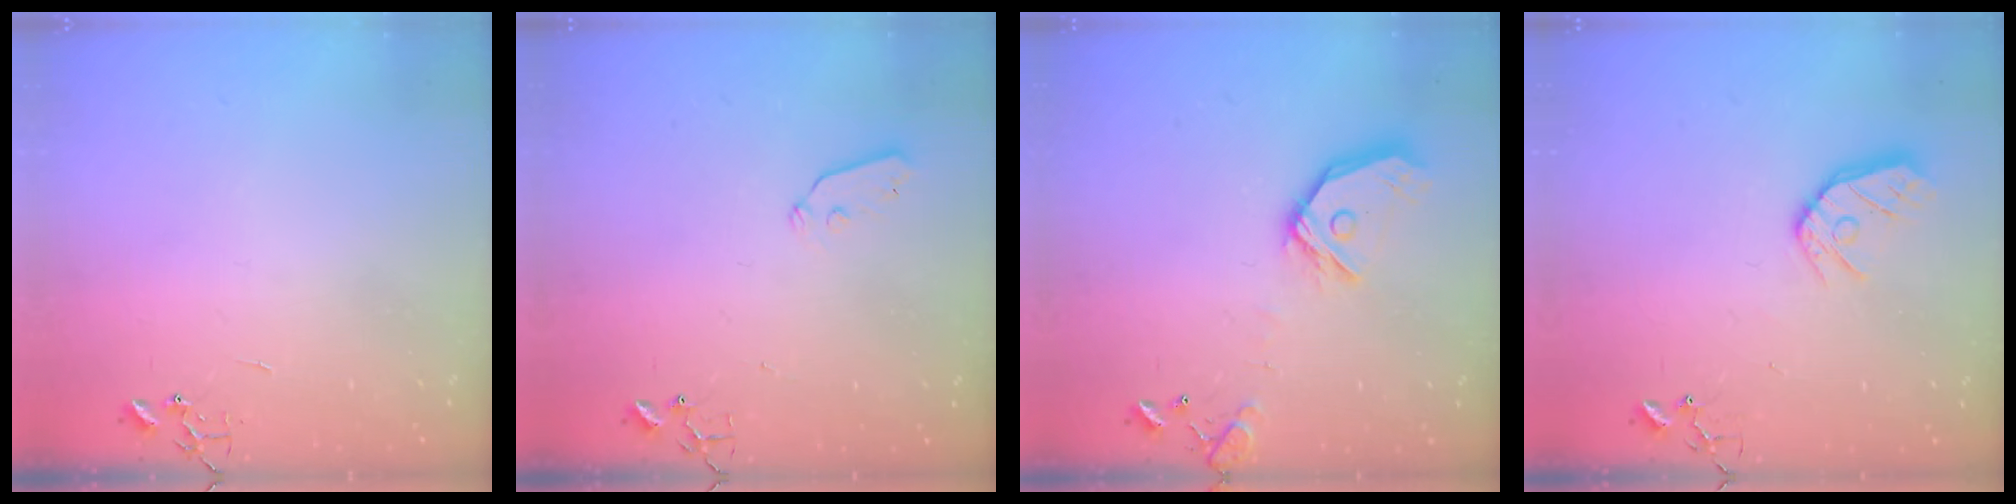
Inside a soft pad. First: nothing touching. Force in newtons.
{"total": 3.3, "press": 3.3, "slide": 0.4}
{"total": 14.2, "press": 14.1, "slide": 2.1}
{"total": 10.8, "press": 10.8, "slide": 0.9}